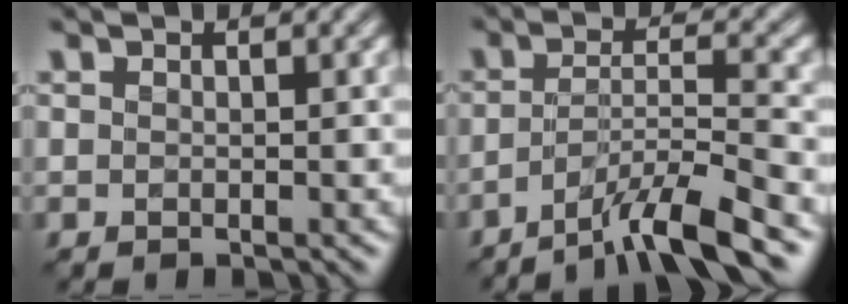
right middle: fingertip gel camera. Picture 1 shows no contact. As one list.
[{"total": 6.9, "force": [-4.8, 1.1, 4.8], "torque": [-0.075, 0.007, -0.091]}]